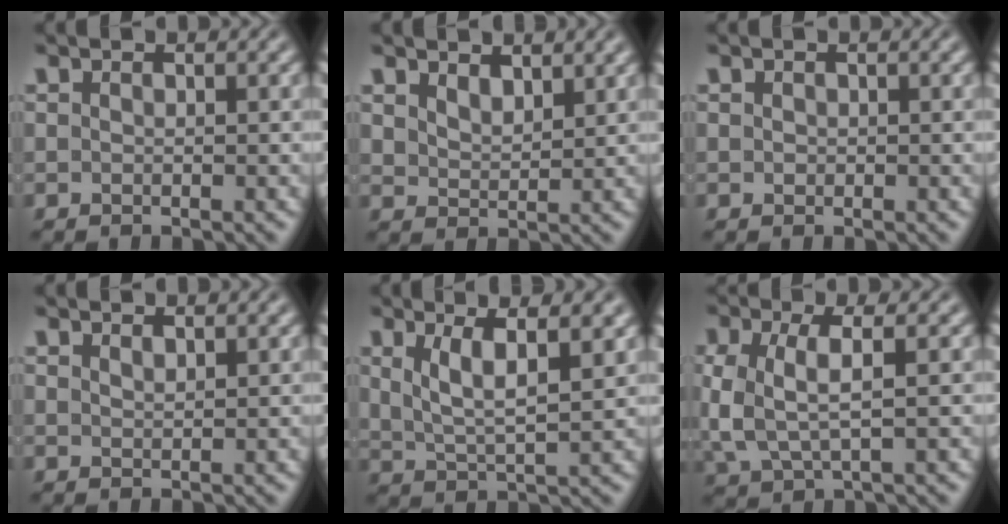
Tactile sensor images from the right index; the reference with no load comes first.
{"total": 2.3, "force": [2.2, 0.2, 0.5], "torque": [-0.007, -0.012, 0.048]}
{"total": 0.0}
{"total": 1.3, "force": [1.0, -0.9, 0.0], "torque": [0.009, -0.006, 0.027]}
{"total": 4.2, "force": [1.4, 1.6, 3.6], "torque": [-0.059, -0.015, 0.035]}
{"total": 4.4, "force": [0.0, 2.5, 3.6], "torque": [-0.095, -0.019, 0.015]}